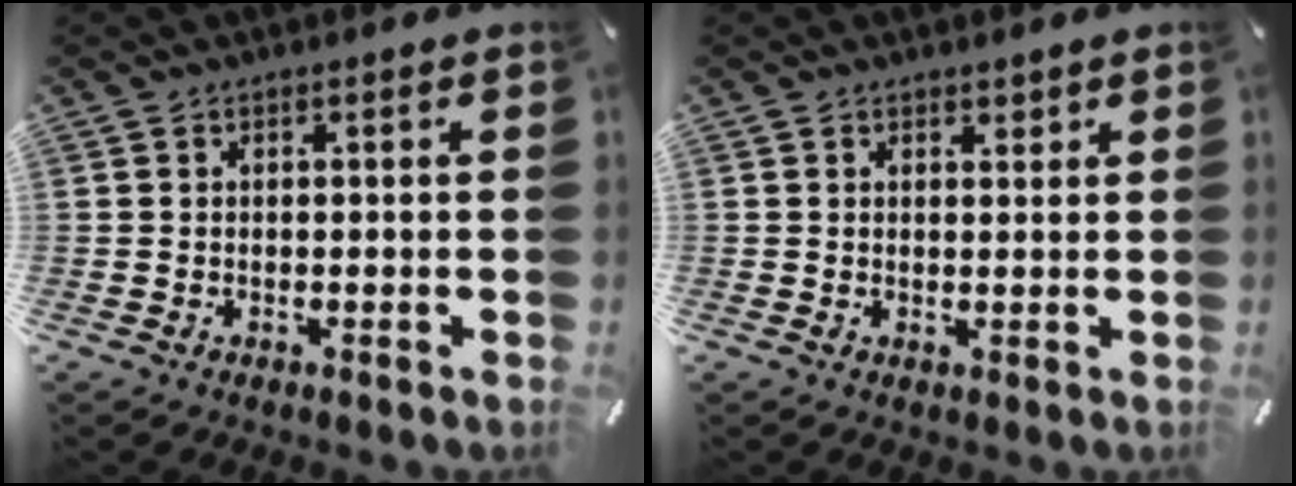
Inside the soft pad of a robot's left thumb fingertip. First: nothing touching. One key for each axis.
{"total": 1.4, "fx": 1.1, "fy": 0.9, "fz": 0.2, "tx": 0.004, "ty": -0.003, "tz": 0.018}